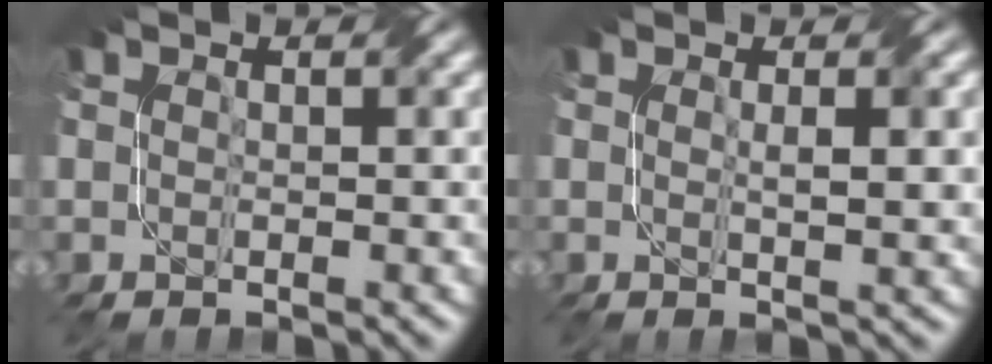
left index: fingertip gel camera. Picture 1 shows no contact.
{"total": 2.8, "force": [0.4, 0.5, 2.7], "torque": [-0.038, 0.002, 0.006]}